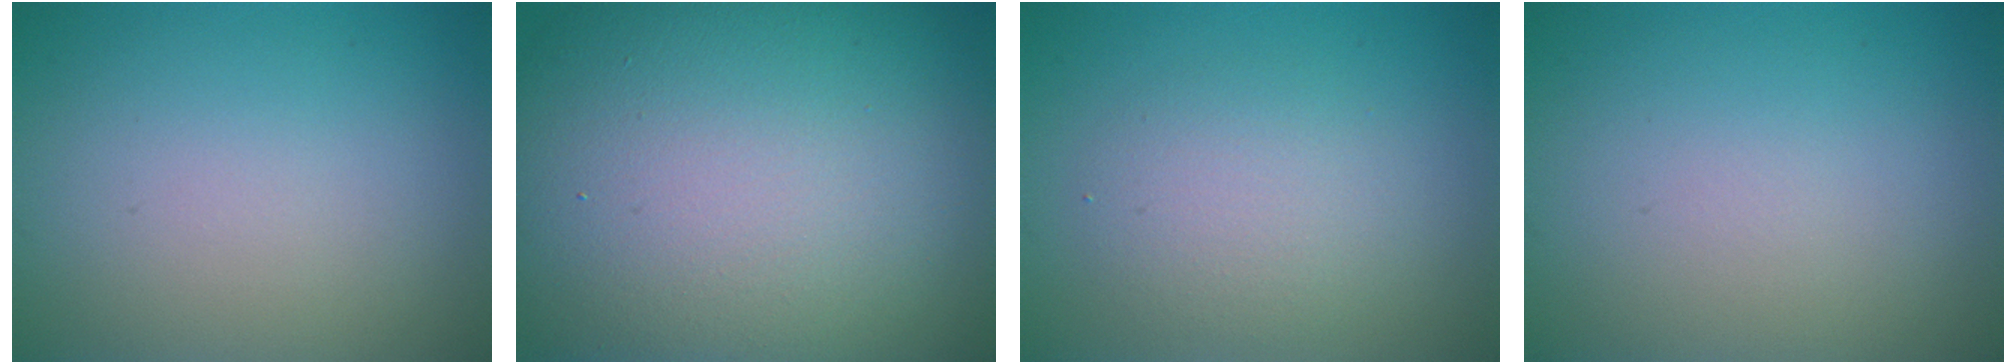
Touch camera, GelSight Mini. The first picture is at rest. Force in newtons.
{"total": 20.3, "press": 20.2, "slide": 1.3}
{"total": 2.9, "press": 2.9, "slide": 0.2}
{"total": 0.0}